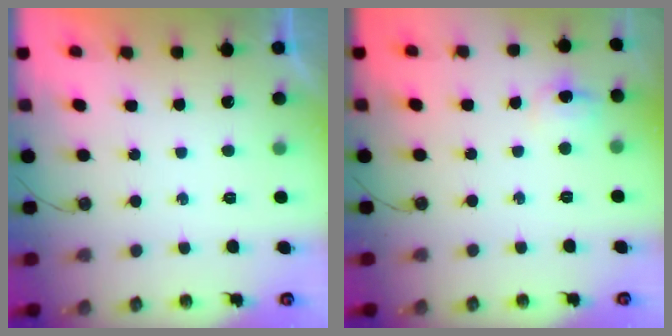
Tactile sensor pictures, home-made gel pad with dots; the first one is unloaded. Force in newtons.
{"total": 6.6, "press": 6.6, "slide": 0.7}